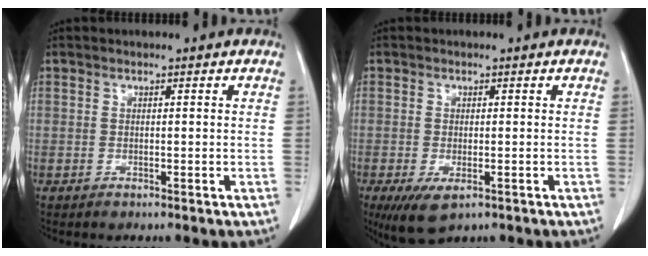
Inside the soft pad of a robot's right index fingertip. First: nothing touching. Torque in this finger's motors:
{"motor_torque": [0.81, -0.51, 0.23, 0.04]}